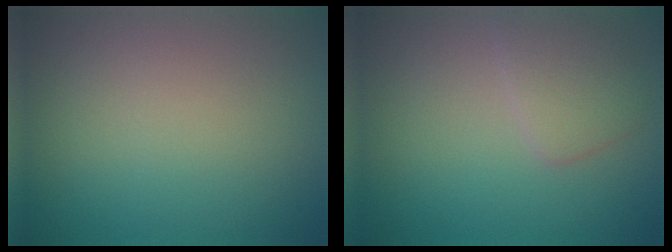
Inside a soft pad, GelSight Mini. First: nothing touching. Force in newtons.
{"total": 2.3, "press": 2.3, "slide": 0.0}